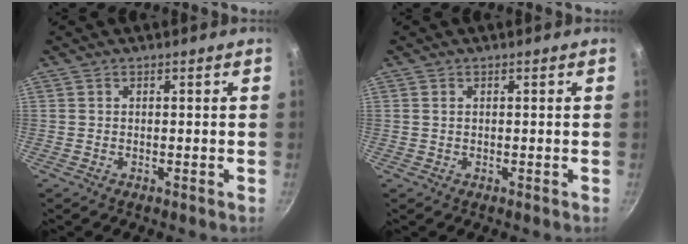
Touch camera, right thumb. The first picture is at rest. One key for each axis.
{"total": 0.6, "fx": 0.2, "fy": 0.4, "fz": 0.4, "tx": -0.005, "ty": 0.001, "tz": 0.002}